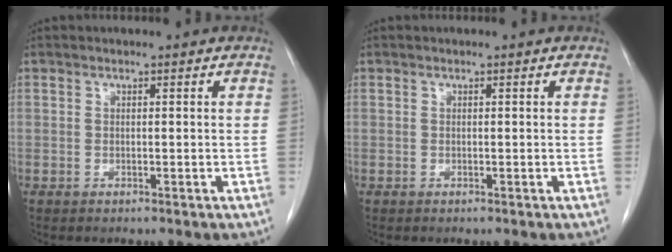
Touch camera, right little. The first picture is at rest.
{"total": 0.0}